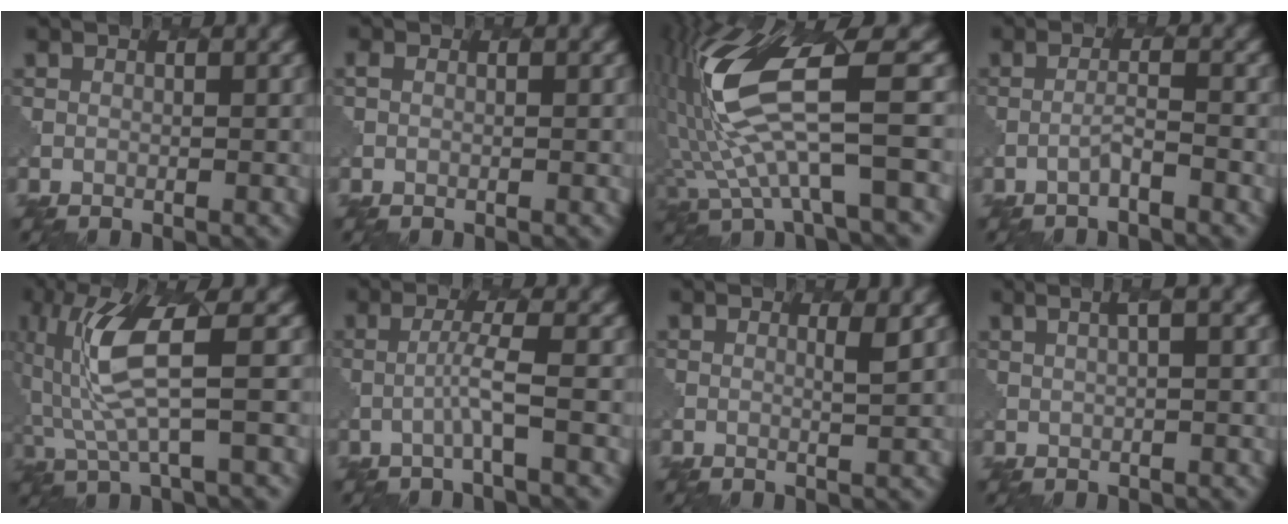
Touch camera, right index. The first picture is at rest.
{"total": 0.7, "force": [-0.2, 0.5, 0.4], "torque": [-0.008, 0.000, -0.001]}
{"total": 10.5, "force": [1.2, 3.1, 10.0], "torque": [-0.213, -0.001, 0.028]}
{"total": 1.3, "force": [-0.8, 0.1, 1.1], "torque": [-0.017, 0.009, -0.019]}
{"total": 6.7, "force": [0.6, 1.4, 6.5], "torque": [-0.151, 0.004, 0.018]}
{"total": 2.4, "force": [-0.5, 0.1, 2.3], "torque": [-0.041, 0.007, -0.017]}
{"total": 1.5, "force": [0.7, 0.3, 1.3], "torque": [-0.018, -0.001, 0.009]}
{"total": 2.9, "force": [1.1, 0.8, 2.5], "torque": [-0.025, 0.008, 0.017]}